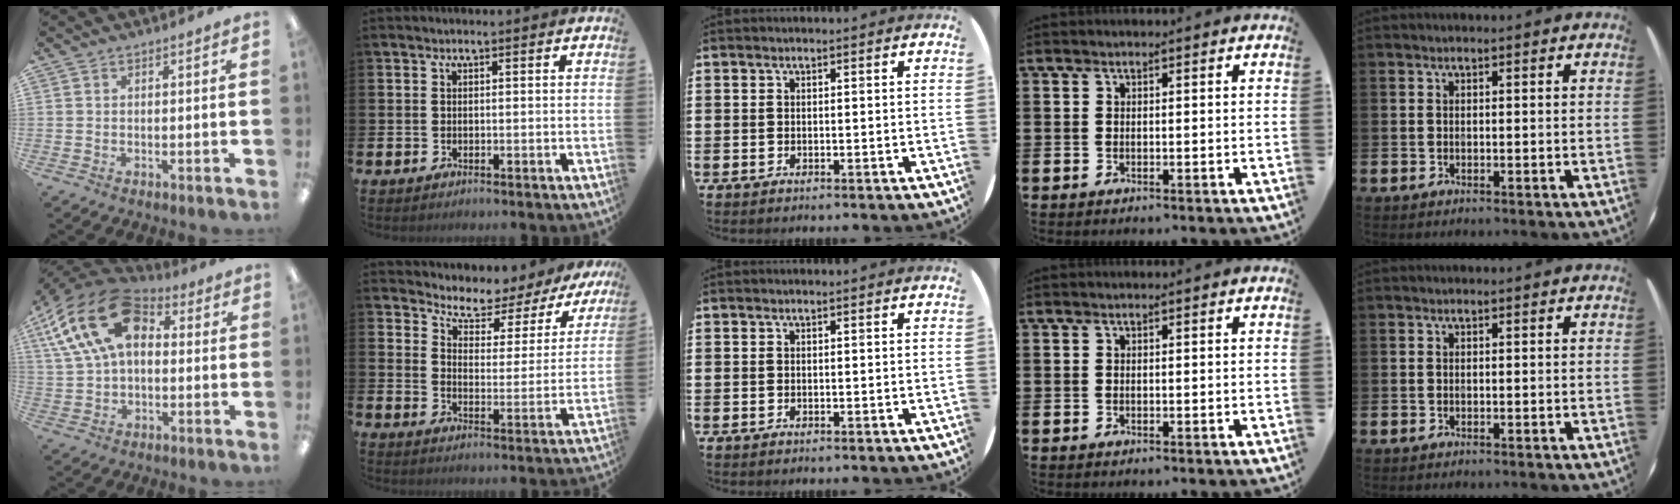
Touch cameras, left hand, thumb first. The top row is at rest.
{"thumb": {"total": 19.5, "force": [6.5, 12.5, 13.6], "torque": [-0.277, -0.018, 0.111]}, "index": {"total": 5.8, "force": [5.5, 1.7, 0.6], "torque": [-0.048, -0.044, 0.092]}}